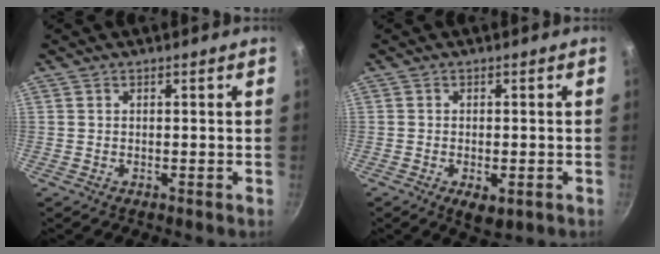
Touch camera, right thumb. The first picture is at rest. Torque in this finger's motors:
{"motor_torque": [-0.25, 0.19, -0.17, 0.09, 0.02]}